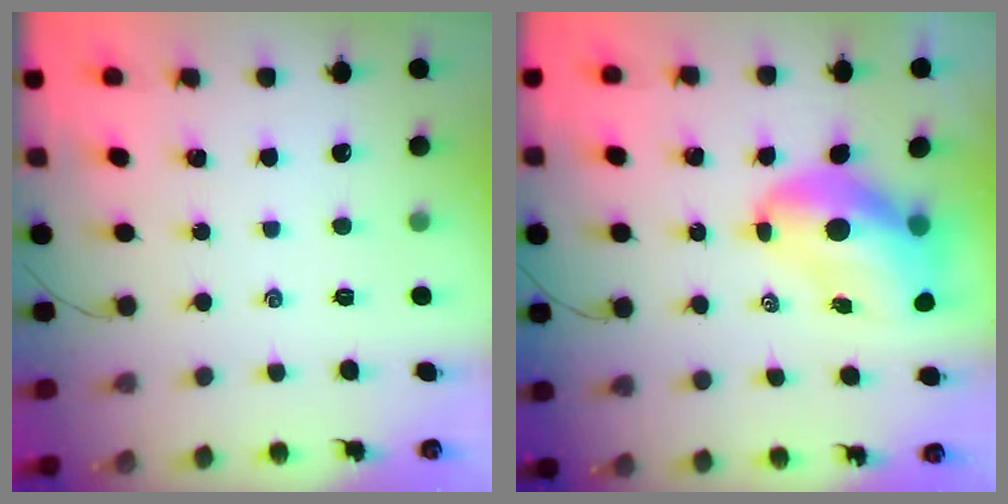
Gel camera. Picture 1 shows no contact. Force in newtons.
{"total": 11.9, "press": 11.5, "slide": 3.2}